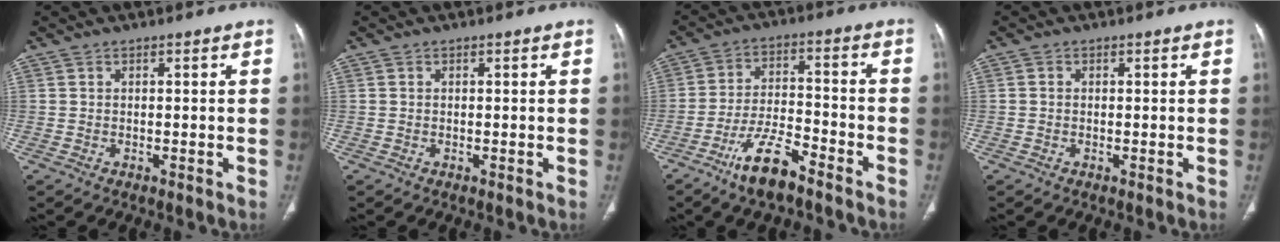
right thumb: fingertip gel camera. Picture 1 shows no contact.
{"total": 0.0}
{"total": 10.0, "force": [-7.0, 2.8, 6.6], "torque": [-0.129, 0.041, -0.127]}
{"total": 0.7, "force": [0.0, 0.6, 0.4], "torque": [-0.005, 0.001, -0.002]}